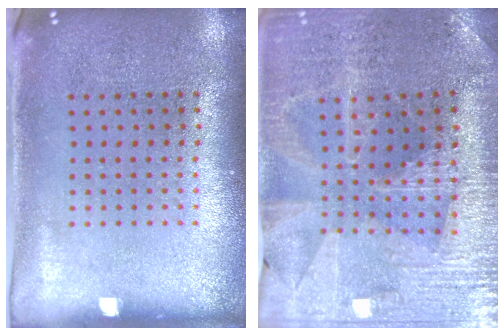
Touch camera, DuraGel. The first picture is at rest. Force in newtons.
{"total": 2.3, "press": 2.3, "slide": 0.5}